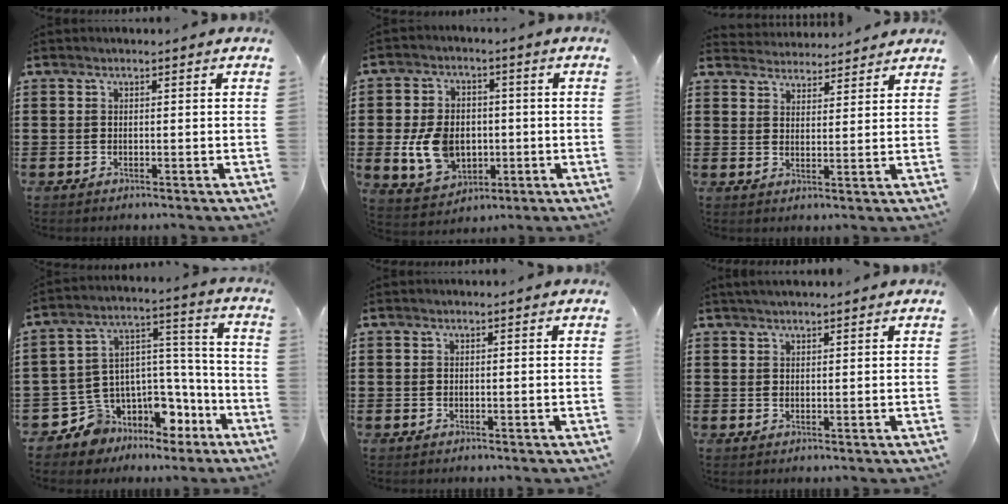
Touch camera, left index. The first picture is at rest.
{"total": 9.6, "force": [-0.8, 7.3, 6.2], "torque": [-0.143, 0.010, -0.014]}
{"total": 3.5, "force": [3.5, 0.3, -0.3], "torque": [-0.006, -0.014, 0.065]}
{"total": 8.9, "force": [-6.5, 5.9, 1.5], "torque": [-0.044, 0.002, -0.112]}
{"total": 0.0}
{"total": 1.5, "force": [1.4, 0.1, 0.5], "torque": [-0.011, 0.002, 0.027]}